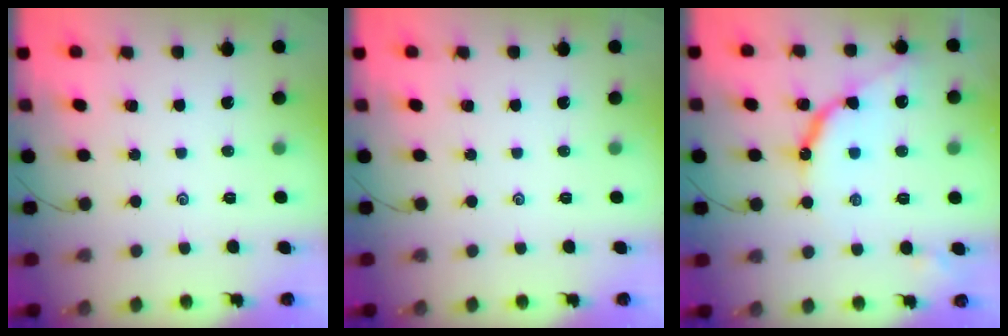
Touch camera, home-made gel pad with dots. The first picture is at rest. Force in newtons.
{"total": 0.0}
{"total": 10.8, "press": 10.8, "slide": 0.7}